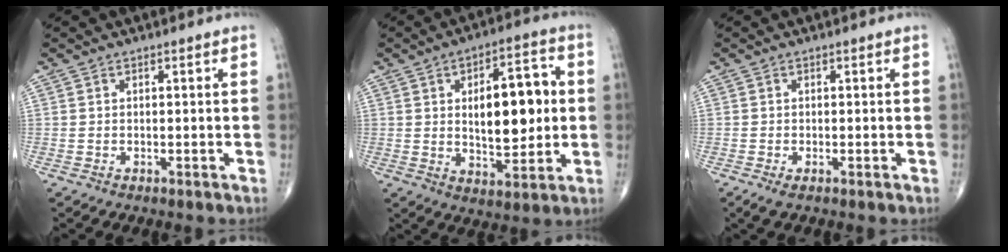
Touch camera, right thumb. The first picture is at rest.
{"total": 15.1, "force": [1.6, 7.2, 13.2], "torque": [-0.164, 0.006, 0.027]}
{"total": 1.3, "force": [-0.7, 0.4, 1.1], "torque": [-0.030, -0.006, -0.016]}